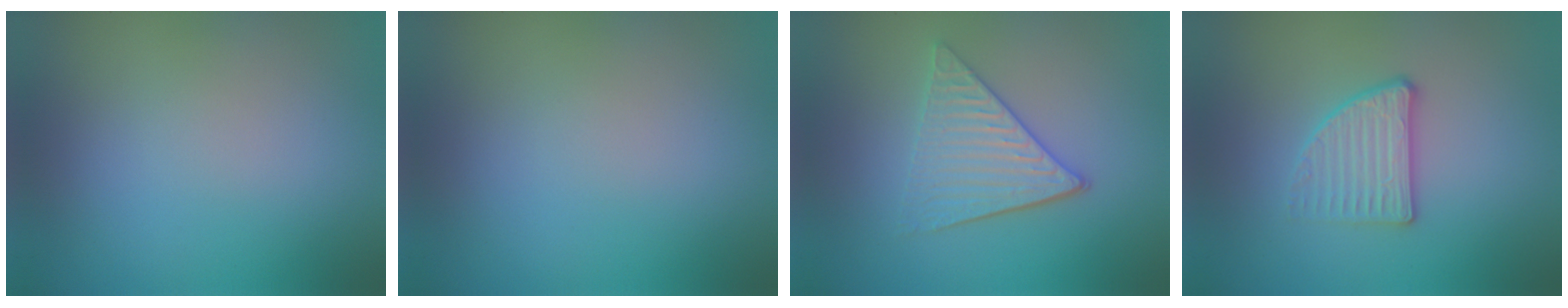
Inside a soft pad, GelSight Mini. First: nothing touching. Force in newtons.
{"total": 0.0}
{"total": 4.1, "press": 3.3, "slide": 2.3}
{"total": 2.8, "press": 2.5, "slide": 1.2}